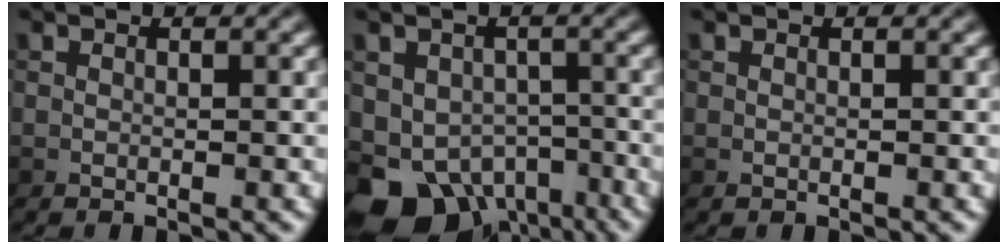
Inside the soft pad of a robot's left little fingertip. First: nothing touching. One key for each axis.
{"total": 8.5, "fx": -4.7, "fy": 6.0, "fz": 3.8, "tx": -0.053, "ty": -0.021, "tz": -0.073}
{"total": 0.0}